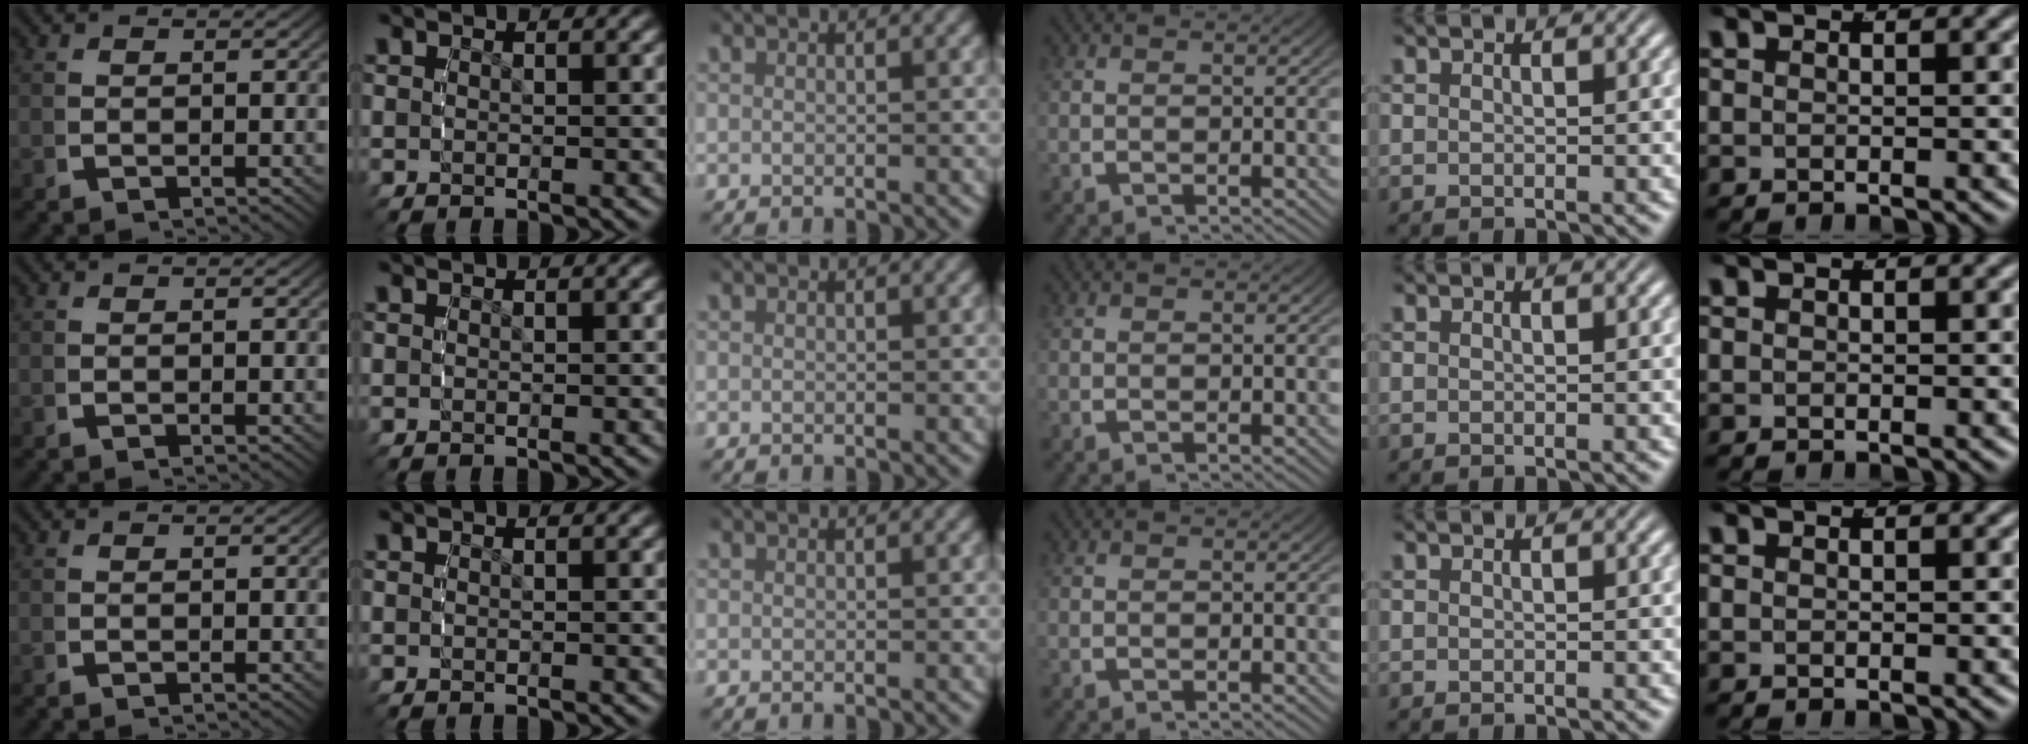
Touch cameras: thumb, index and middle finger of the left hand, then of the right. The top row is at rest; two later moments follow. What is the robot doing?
{"motion": "reach", "object": "button"}